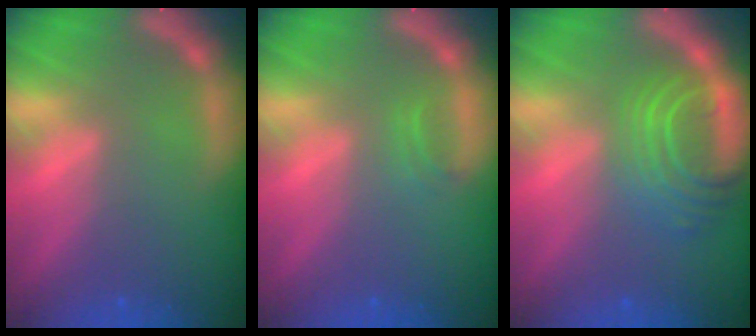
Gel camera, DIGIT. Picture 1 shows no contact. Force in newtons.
{"total": 0.9}
{"total": 7.0}